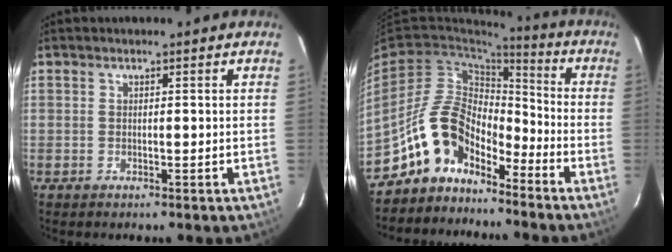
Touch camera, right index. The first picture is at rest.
{"total": 11.1, "force": [-8.1, 6.2, 4.4], "torque": [-0.088, 0.034, -0.155]}